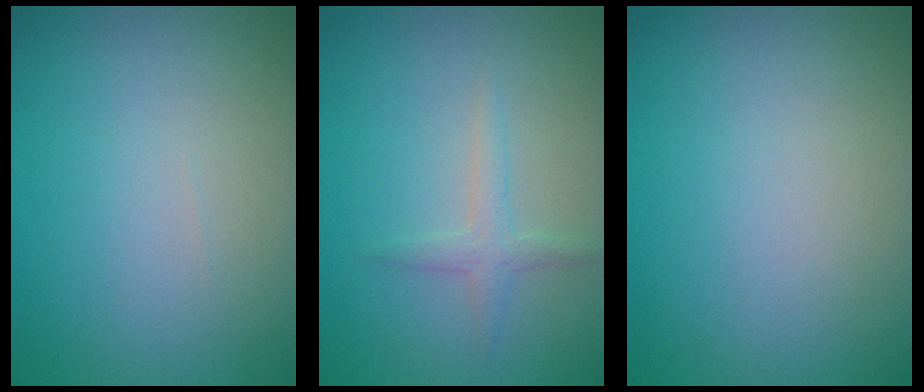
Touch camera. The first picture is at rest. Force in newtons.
{"total": 1.5, "press": 1.5, "slide": 0.1}
{"total": 0.0}